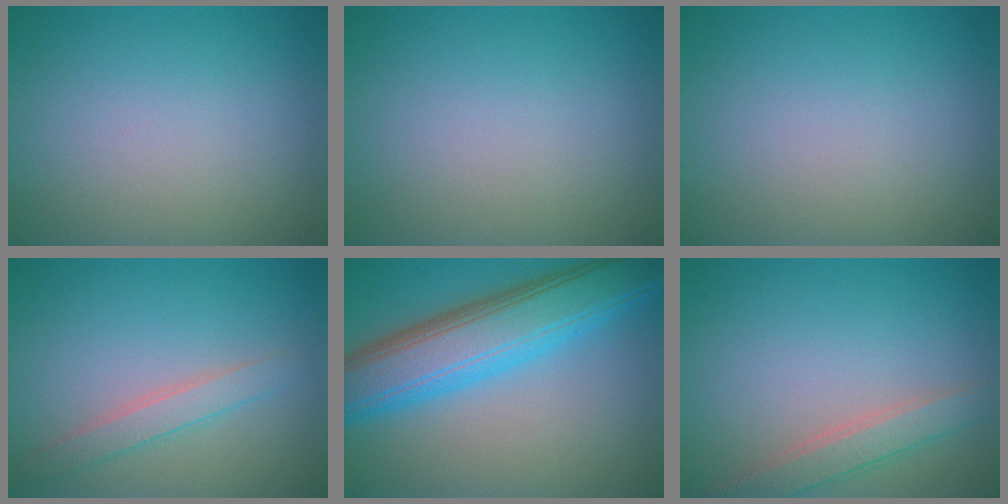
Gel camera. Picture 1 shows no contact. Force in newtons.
{"total": 0.0}
{"total": 0.0}
{"total": 2.1, "press": 2.1, "slide": 0.0}
{"total": 9.2, "press": 9.2, "slide": 0.2}
{"total": 2.7, "press": 2.7, "slide": 0.1}